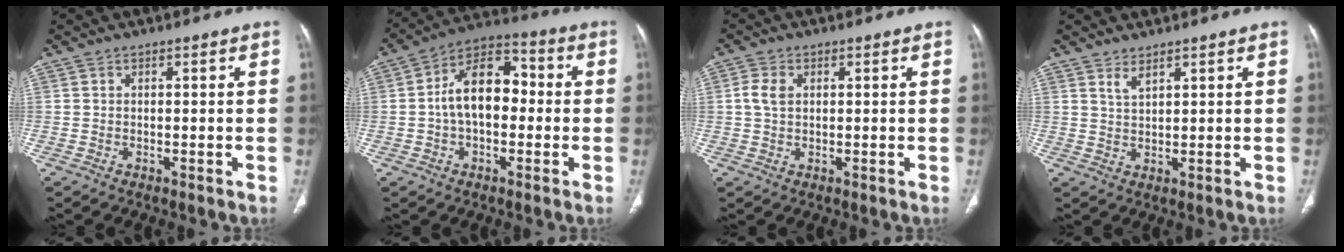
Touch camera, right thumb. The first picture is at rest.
{"total": 12.8, "force": [-0.2, 7.9, 10.0], "torque": [-0.154, 0.038, -0.015]}
{"total": 3.7, "force": [0.8, 2.4, 2.6], "torque": [-0.058, 0.005, 0.017]}
{"total": 2.4, "force": [1.8, 0.8, 1.3], "torque": [-0.025, -0.014, 0.043]}